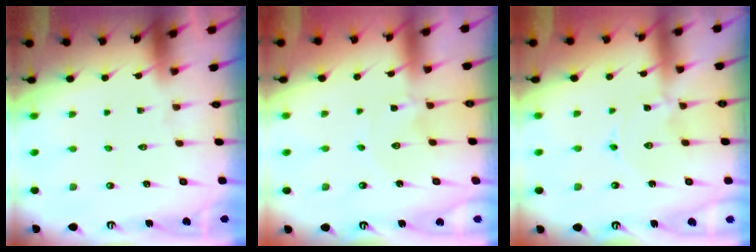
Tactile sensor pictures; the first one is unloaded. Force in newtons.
{"total": 0.0}
{"total": 0.0}